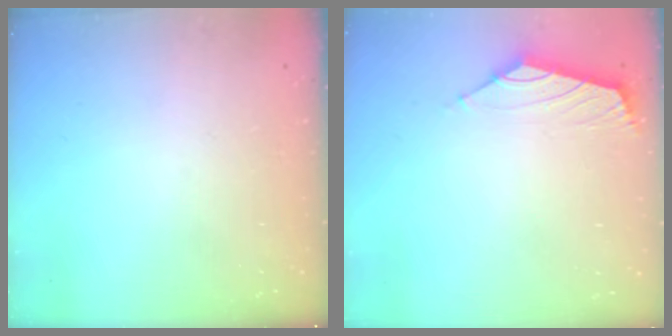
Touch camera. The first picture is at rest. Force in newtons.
{"total": 1.7, "press": 1.5, "slide": 0.7}